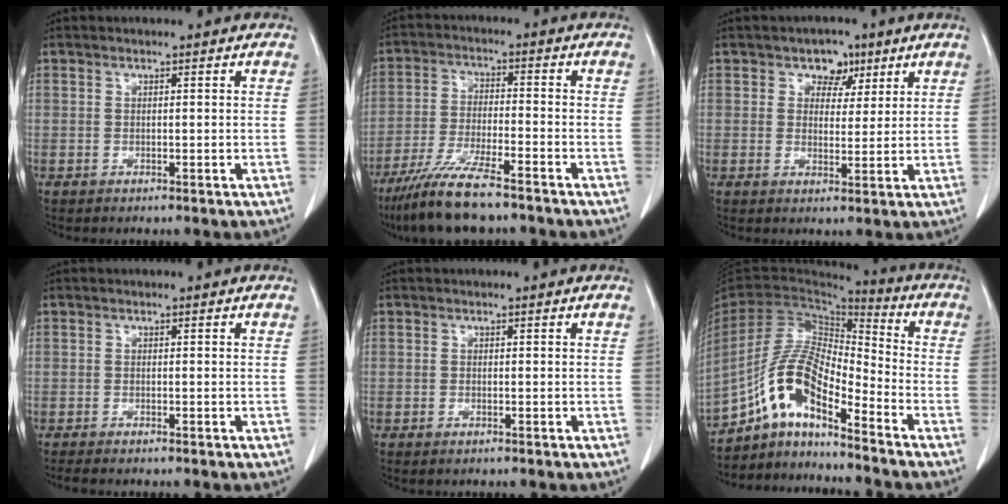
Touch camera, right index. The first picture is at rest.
{"total": 10.4, "force": [-8.2, 1.0, 6.4], "torque": [-0.123, -0.029, -0.147]}
{"total": 4.3, "force": [2.3, 3.2, 1.8], "torque": [-0.017, 0.006, 0.035]}
{"total": 2.2, "force": [-1.9, 0.0, 1.1], "torque": [-0.017, -0.005, -0.029]}
{"total": 0.6, "force": [-0.5, 0.2, 0.4], "torque": [-0.008, -0.001, -0.005]}
{"total": 12.7, "force": [-8.5, 3.0, 9.0], "torque": [-0.184, 0.025, -0.156]}